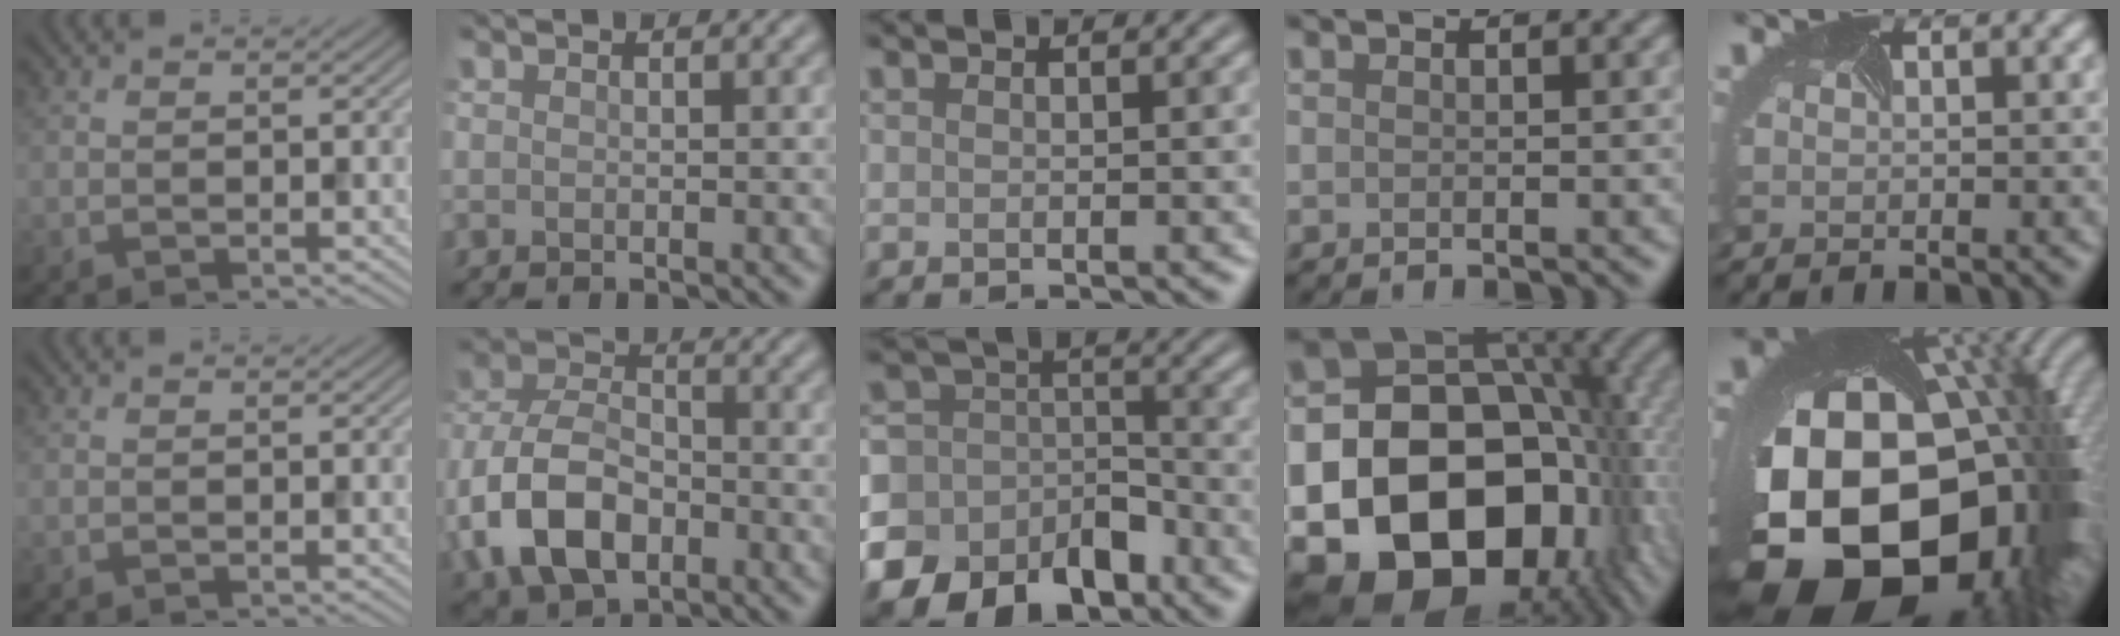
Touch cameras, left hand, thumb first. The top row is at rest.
{"index": {"total": 9.0, "force": [-3.4, 5.8, 6.0], "torque": [-0.132, -0.002, -0.078]}, "middle": {"total": 18.1, "force": [-10.6, 13.6, 5.4], "torque": [-0.108, -0.060, -0.169]}, "ring": {"total": 22.1, "force": [-6.3, 16.5, 13.2], "torque": [-0.249, -0.044, -0.093]}, "little": {"total": 23.8, "force": [-5.3, 16.7, 16.1], "torque": [-0.311, -0.106, -0.060]}}